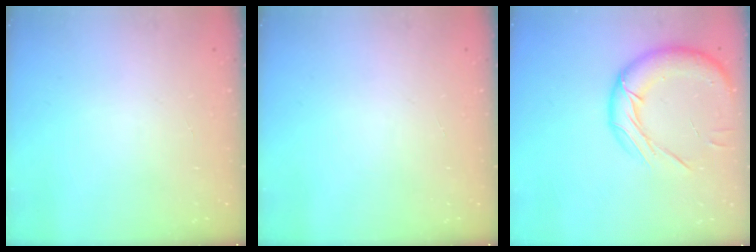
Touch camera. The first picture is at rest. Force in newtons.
{"total": 0.0}
{"total": 16.4, "press": 16.2, "slide": 2.7}